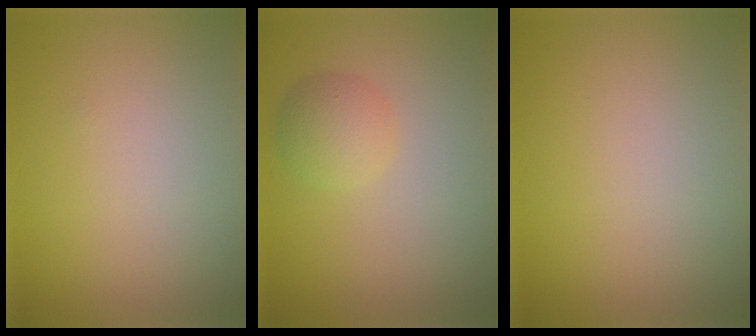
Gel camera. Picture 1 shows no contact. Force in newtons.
{"total": 2.4, "press": 2.4, "slide": 0.1}
{"total": 0.0}